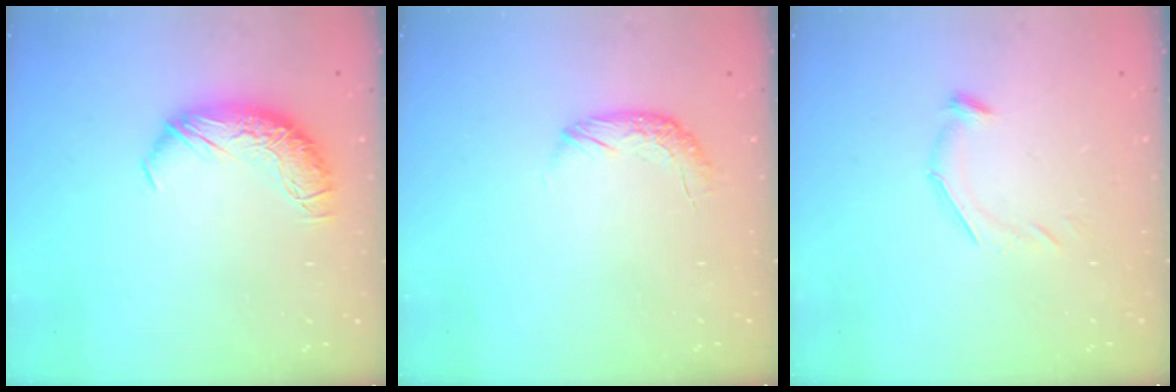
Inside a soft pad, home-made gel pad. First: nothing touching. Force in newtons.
{"total": 4.9, "press": 4.8, "slide": 1.0}
{"total": 5.4, "press": 5.3, "slide": 1.2}